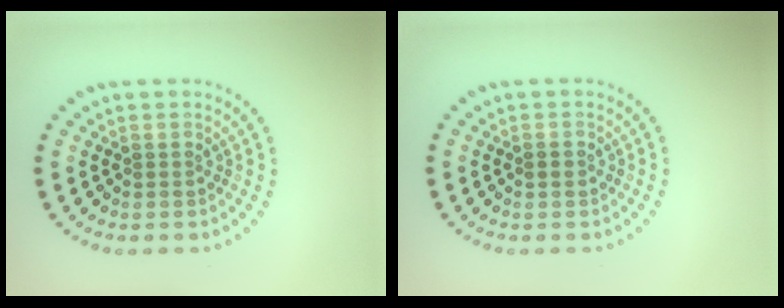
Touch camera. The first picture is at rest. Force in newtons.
{"total": 0.8, "press": 0.8, "slide": 0.1}